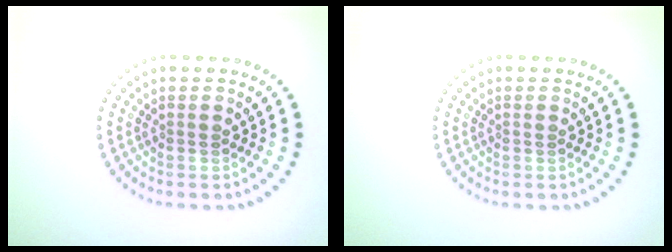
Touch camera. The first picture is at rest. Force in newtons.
{"total": 0.0}